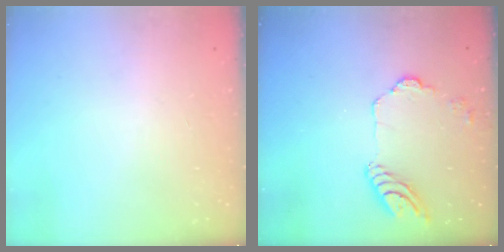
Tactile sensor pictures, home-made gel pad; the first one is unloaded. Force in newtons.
{"total": 12.7, "press": 12.6, "slide": 1.0}